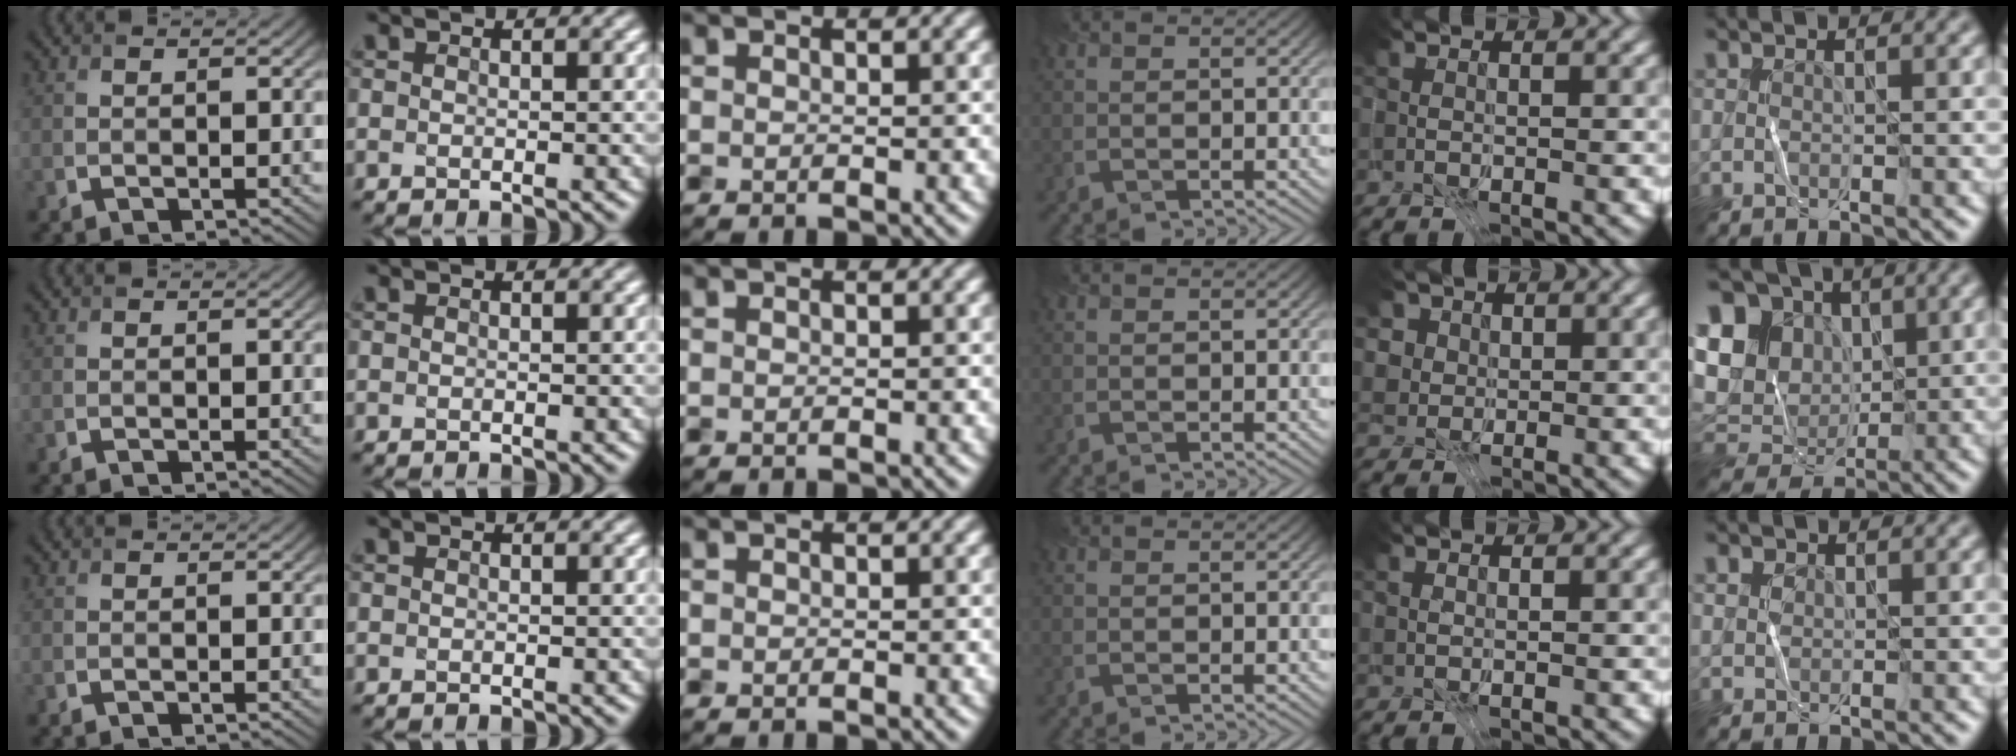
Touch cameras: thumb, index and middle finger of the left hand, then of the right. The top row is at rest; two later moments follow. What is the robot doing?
{"motion": "fold", "object": "coffee filter"}